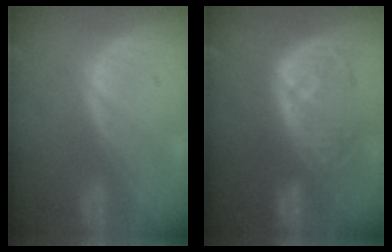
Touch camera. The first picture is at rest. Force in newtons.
{"total": 9.4, "press": 8.9, "slide": 3.2}